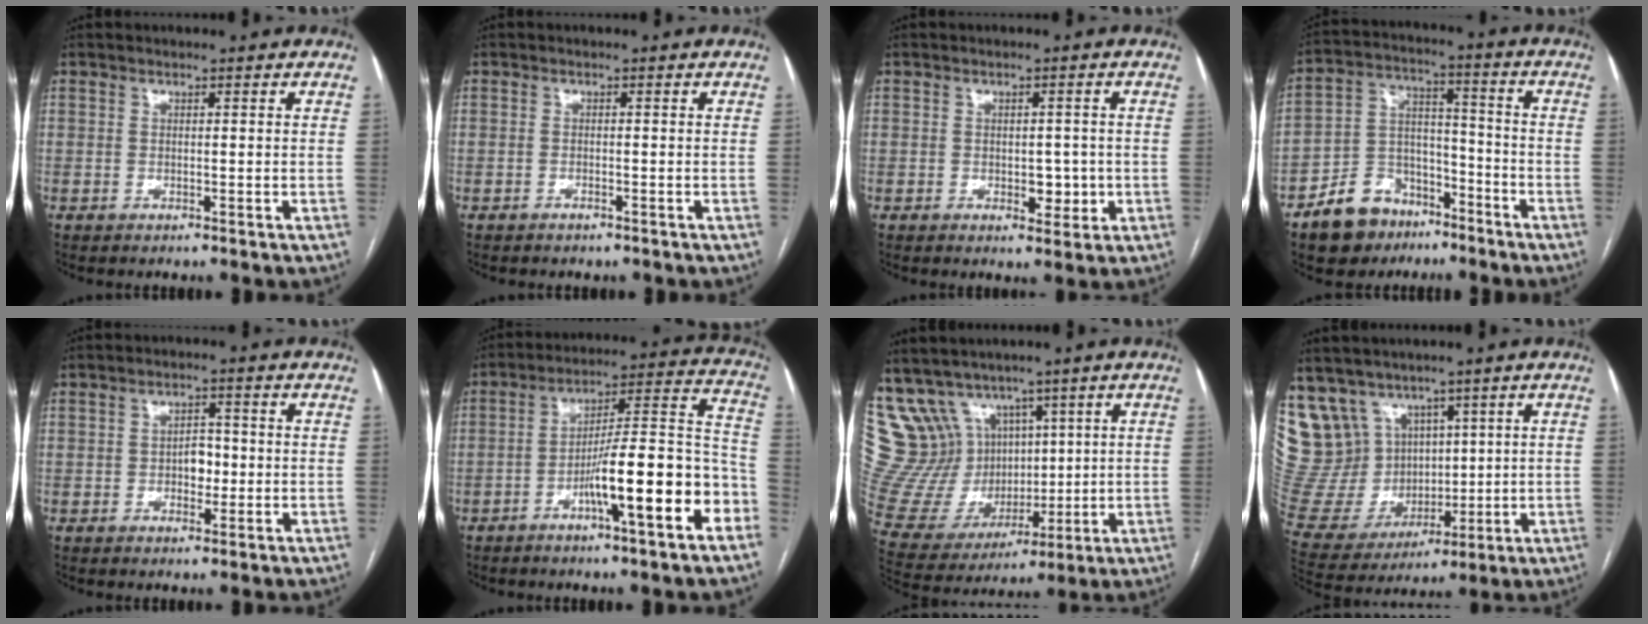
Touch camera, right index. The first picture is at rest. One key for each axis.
{"total": 0.8, "fx": -0.7, "fy": 0.4, "fz": 0.3, "tx": -0.012, "ty": -0.001, "tz": -0.008}
{"total": 3.6, "fx": -0.6, "fy": 2.2, "fz": 2.7, "tx": -0.027, "ty": 0.003, "tz": -0.001}
{"total": 11.6, "fx": -7.8, "fy": 7.7, "fz": 3.9, "tx": -0.077, "ty": 0.034, "tz": -0.132}
{"total": 3.2, "fx": -0.5, "fy": 1.9, "fz": 2.4, "tx": -0.032, "ty": 0.006, "tz": -0.007}
{"total": 15.9, "fx": -6.8, "fy": 1.6, "fz": 14.3, "tx": -0.206, "ty": 0.022, "tz": -0.105}
{"total": 6.7, "fx": 4.3, "fy": 5.1, "fz": 0.5, "tx": -0.024, "ty": 0.028, "tz": 0.101}
{"total": 16.5, "fx": 9.3, "fy": 12.7, "fz": 4.9, "tx": -0.126, "ty": 0.066, "tz": 0.215}